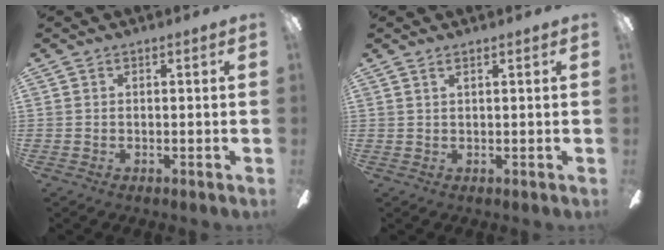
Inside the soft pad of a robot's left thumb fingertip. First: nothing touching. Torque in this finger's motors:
{"motor_torque": [0.00, -0.10, 0.12, 0.00, -0.05]}